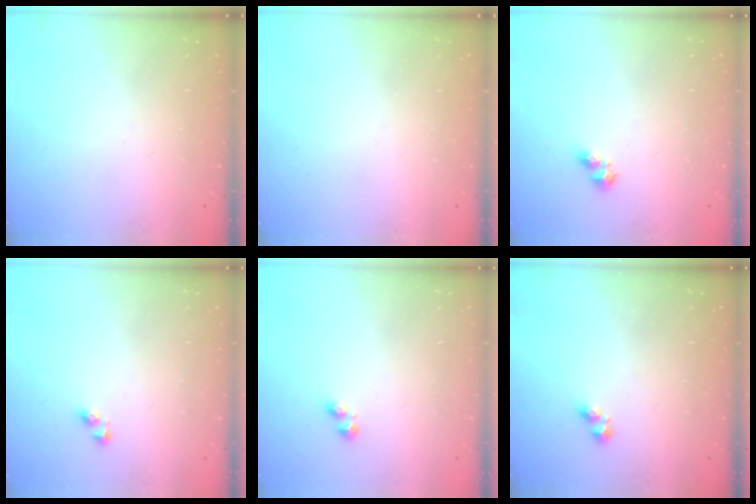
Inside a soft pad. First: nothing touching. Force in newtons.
{"total": 0.0}
{"total": 2.9, "press": 2.9, "slide": 0.3}
{"total": 3.8, "press": 3.8, "slide": 0.2}
{"total": 1.9, "press": 1.8, "slide": 0.5}
{"total": 2.4, "press": 2.3, "slide": 0.4}